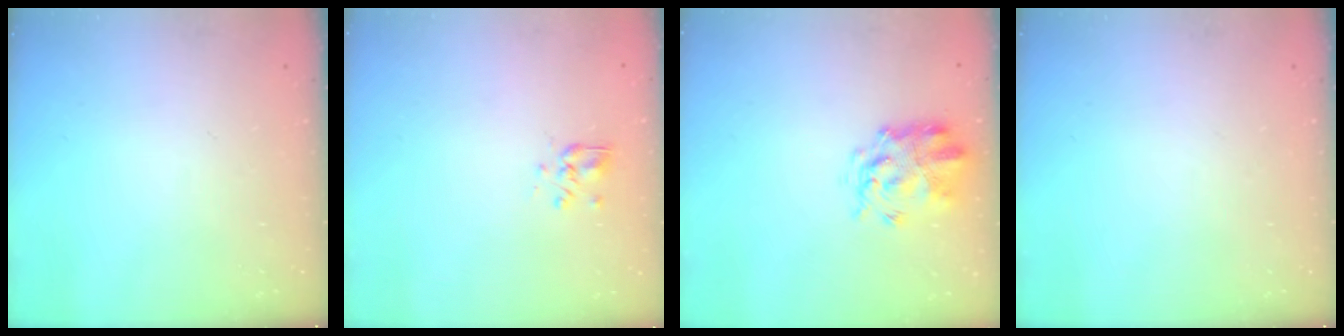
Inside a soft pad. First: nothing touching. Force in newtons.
{"total": 3.1, "press": 2.9, "slide": 1.1}
{"total": 3.7, "press": 3.5, "slide": 1.0}
{"total": 0.0}